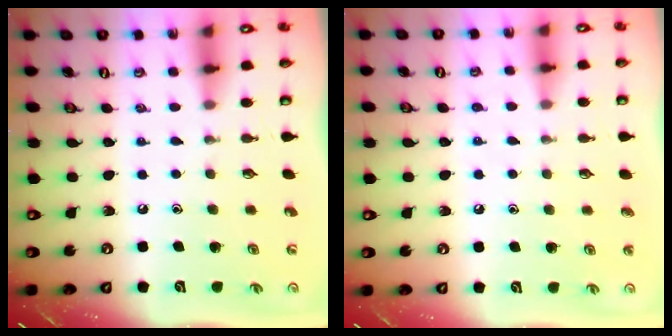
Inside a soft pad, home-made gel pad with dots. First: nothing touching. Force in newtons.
{"total": 4.6, "press": 4.5, "slide": 0.4}